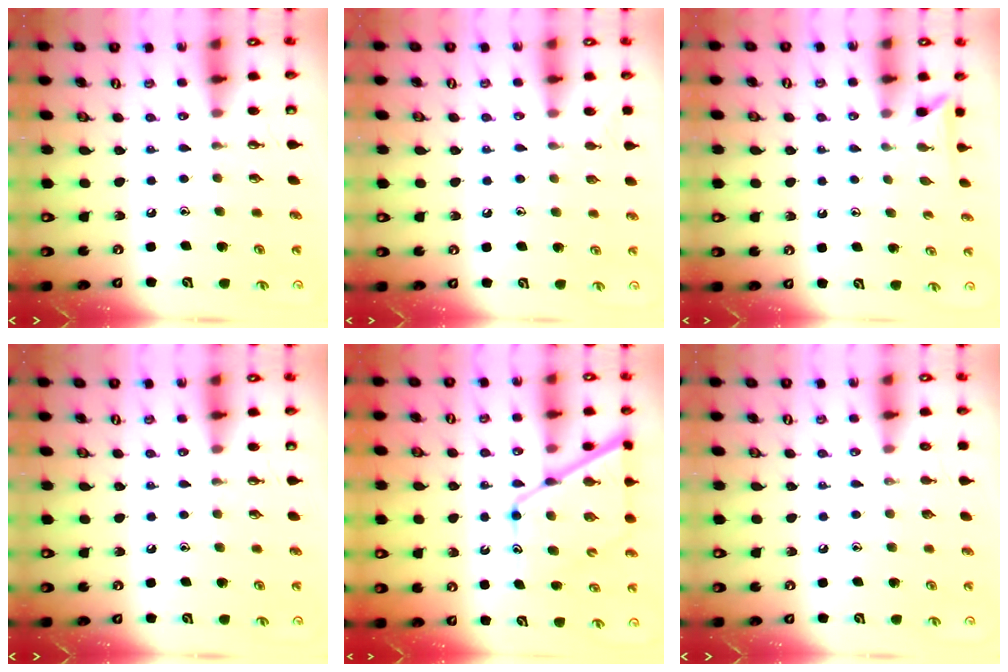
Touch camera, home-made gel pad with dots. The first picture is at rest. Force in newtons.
{"total": 6.2, "press": 6.2, "slide": 0.7}
{"total": 2.3, "press": 2.3, "slide": 0.2}
{"total": 0.0}
{"total": 13.8, "press": 13.7, "slide": 1.3}
{"total": 0.0}